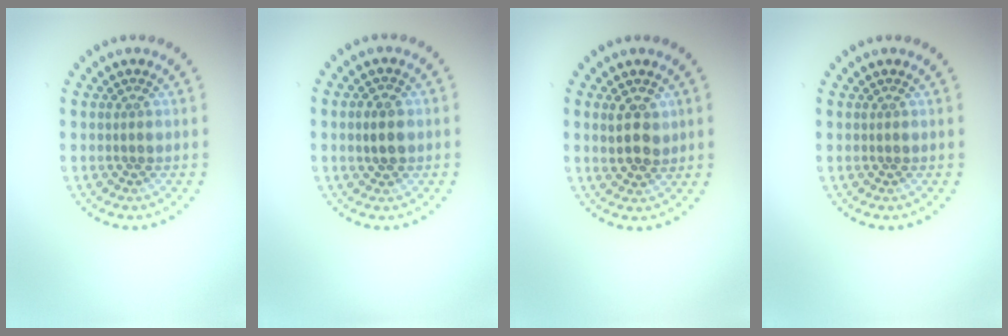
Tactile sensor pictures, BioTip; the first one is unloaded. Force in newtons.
{"total": 2.2, "press": 2.2, "slide": 0.1}
{"total": 2.6, "press": 2.6, "slide": 0.7}
{"total": 0.0}